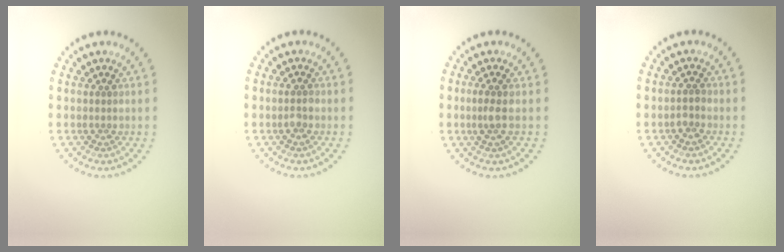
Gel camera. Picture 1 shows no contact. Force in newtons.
{"total": 1.0, "press": 1.0, "slide": 0.0}
{"total": 1.5, "press": 1.2, "slide": 0.9}
{"total": 0.8, "press": 0.8, "slide": 0.3}